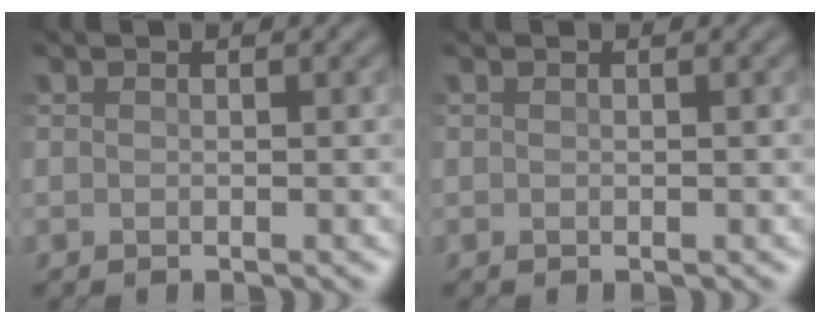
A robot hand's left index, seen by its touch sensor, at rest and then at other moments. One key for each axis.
{"total": 0.0}